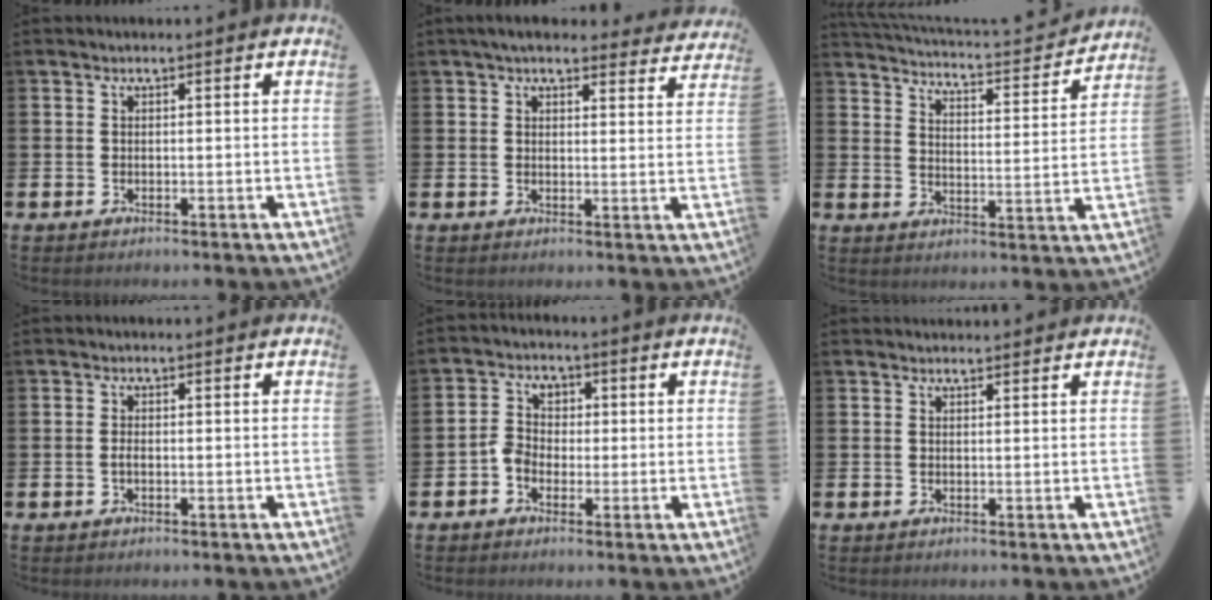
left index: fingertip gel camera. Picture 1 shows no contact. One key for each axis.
{"total": 4.5, "fx": 4.2, "fy": 1.3, "fz": 1.2, "tx": -0.021, "ty": -0.017, "tz": 0.074}
{"total": 3.7, "fx": 3.6, "fy": 0.3, "fz": 0.6, "tx": -0.024, "ty": -0.044, "tz": 0.053}
{"total": 1.0, "fx": -0.3, "fy": 0.4, "fz": 0.8, "tx": -0.015, "ty": -0.001, "tz": -0.007}
{"total": 3.7, "fx": -0.7, "fy": 3.2, "fz": 1.8, "tx": -0.039, "ty": 0.015, "tz": -0.017}
{"total": 1.2, "fx": 1.1, "fy": 0.3, "fz": 0.1, "tx": 0.017, "ty": -0.006, "tz": 0.017}